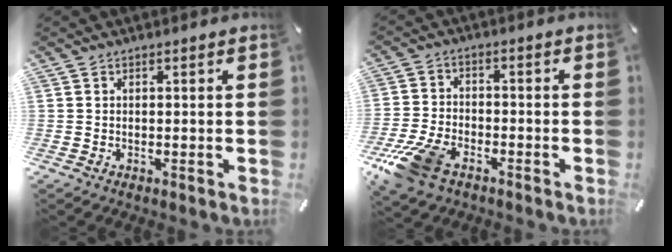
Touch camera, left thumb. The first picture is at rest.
{"total": 11.2, "force": [-6.9, 6.1, 6.4], "torque": [-0.139, 0.026, -0.129]}